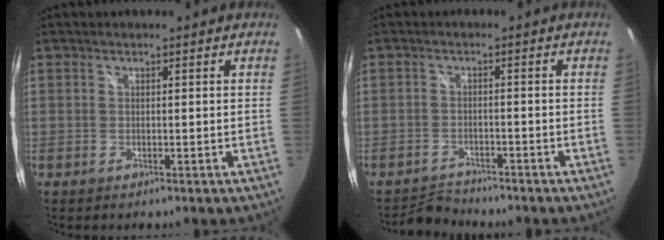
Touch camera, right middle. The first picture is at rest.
{"total": 3.5, "force": [-3.3, 0.7, -0.6], "torque": [0.000, 0.010, -0.064]}